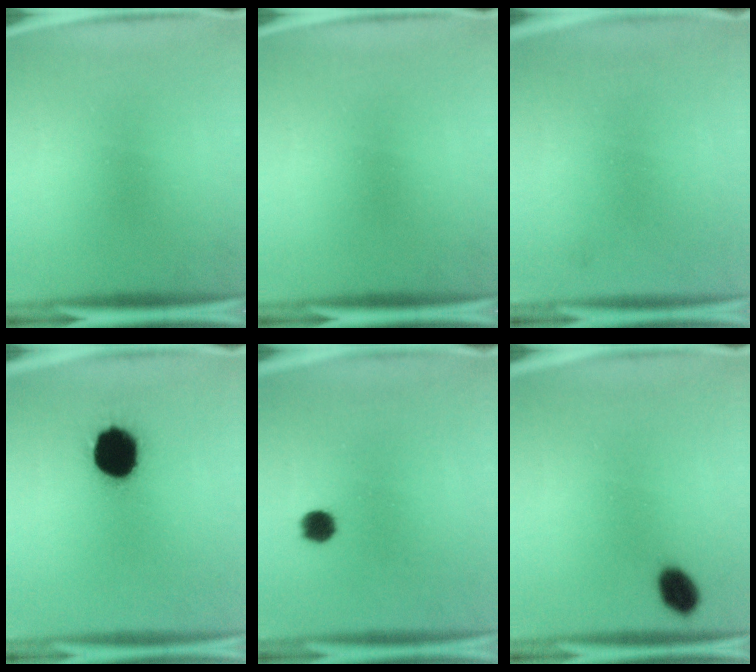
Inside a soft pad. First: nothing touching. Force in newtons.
{"total": 0.0}
{"total": 1.1}
{"total": 15.0}
{"total": 4.1}
{"total": 5.2}